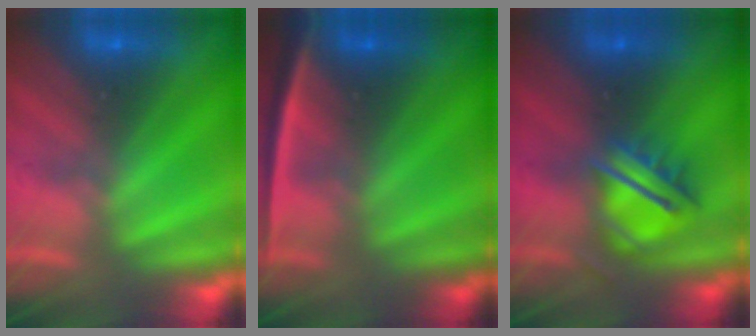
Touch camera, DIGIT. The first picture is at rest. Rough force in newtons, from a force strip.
{"total": 2.4}
{"total": 4.8}